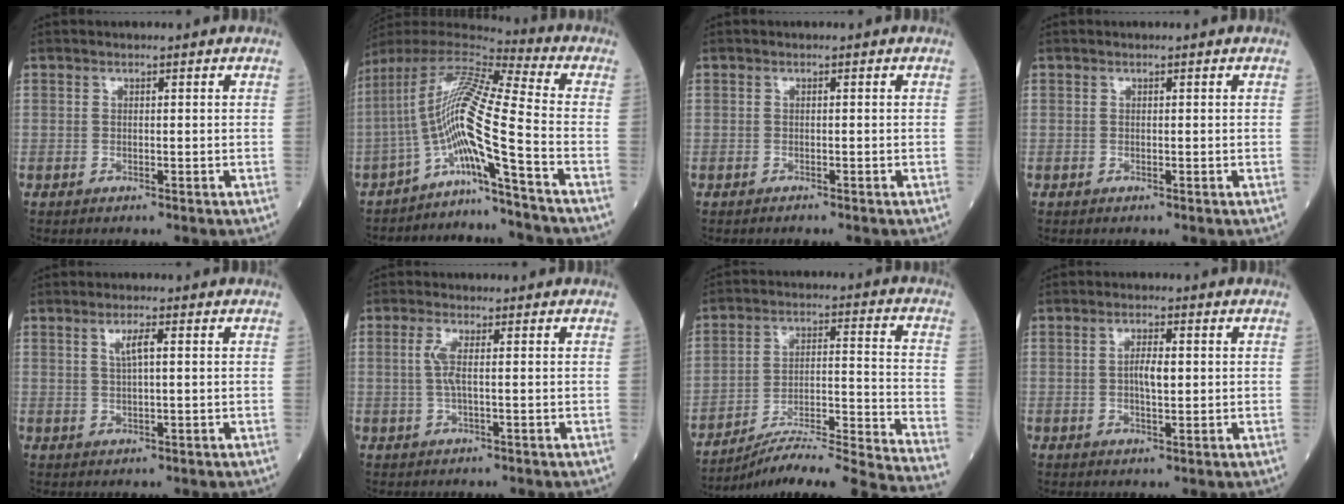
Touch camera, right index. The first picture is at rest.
{"total": 13.2, "force": [-6.5, -2.2, 11.3], "torque": [-0.213, 0.026, -0.123]}
{"total": 0.6, "force": [-0.5, 0.0, 0.2], "torque": [-0.007, -0.001, -0.011]}
{"total": 0.0}
{"total": 2.8, "force": [0.9, 0.2, 2.6], "torque": [-0.051, 0.002, 0.016]}
{"total": 2.7, "force": [0.2, 0.3, 2.7], "torque": [-0.063, 0.002, 0.002]}
{"total": 21.3, "force": [-19.2, -2.0, 9.0], "torque": [-0.099, 0.002, -0.289]}
{"total": 3.6, "force": [0.3, 0.9, 3.4], "torque": [-0.061, 0.003, 0.004]}